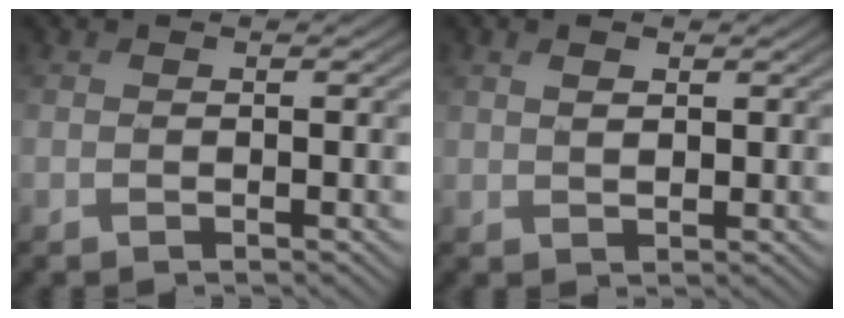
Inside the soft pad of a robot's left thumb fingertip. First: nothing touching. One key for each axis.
{"total": 2.1, "fx": 1.0, "fy": 1.2, "fz": 1.5, "tx": -0.031, "ty": 0.000, "tz": 0.020}